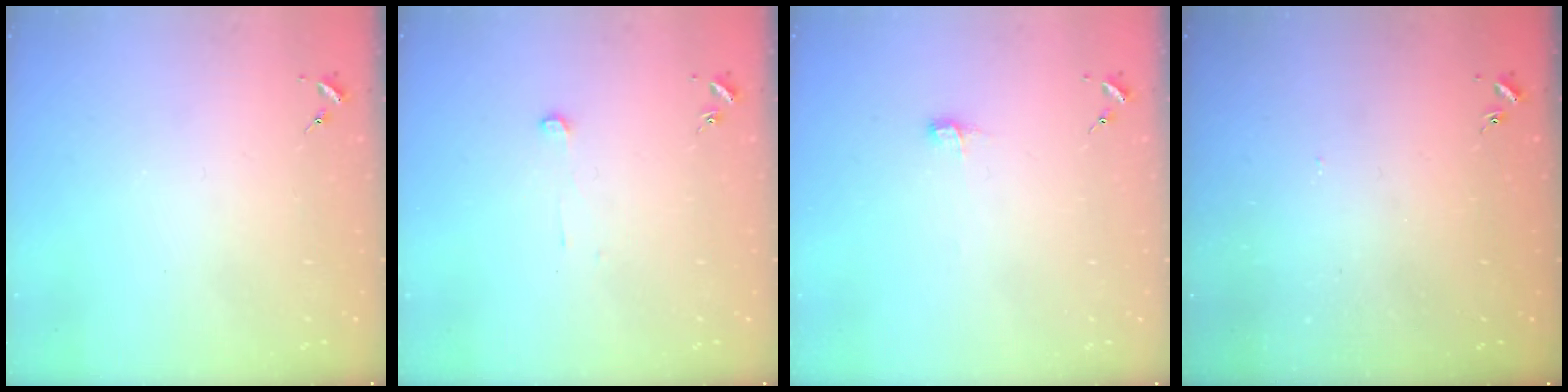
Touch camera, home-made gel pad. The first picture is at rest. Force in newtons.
{"total": 3.2, "press": 3.2, "slide": 0.1}
{"total": 4.3, "press": 4.2, "slide": 0.5}
{"total": 1.2, "press": 1.1, "slide": 0.1}